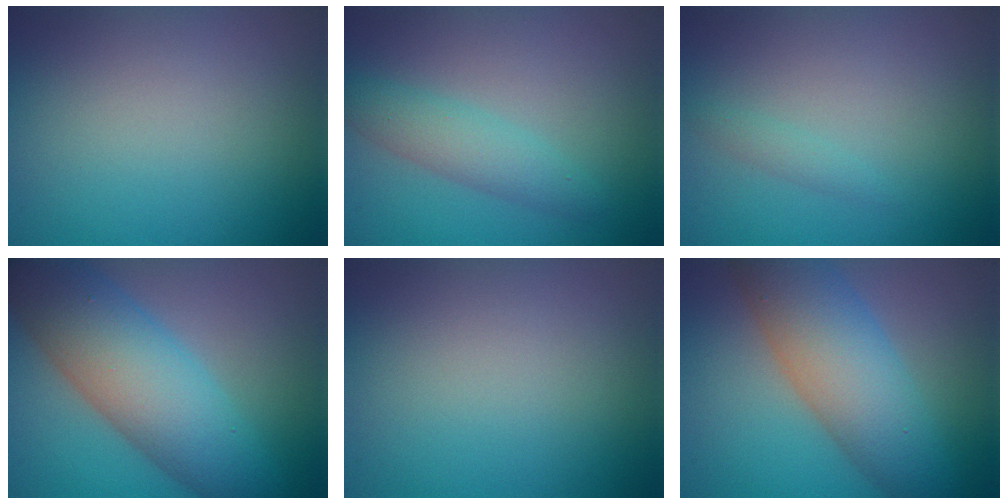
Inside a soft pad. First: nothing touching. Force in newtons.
{"total": 2.9, "press": 2.9, "slide": 0.0}
{"total": 0.9, "press": 0.9, "slide": 0.0}
{"total": 9.3, "press": 9.3, "slide": 0.1}
{"total": 0.0}
{"total": 8.1, "press": 8.0, "slide": 0.2}